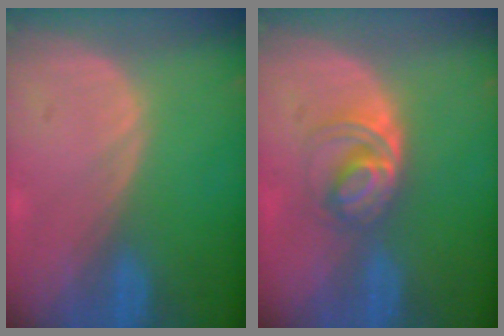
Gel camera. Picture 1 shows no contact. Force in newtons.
{"total": 5.1, "press": 5.0, "slide": 1.3}